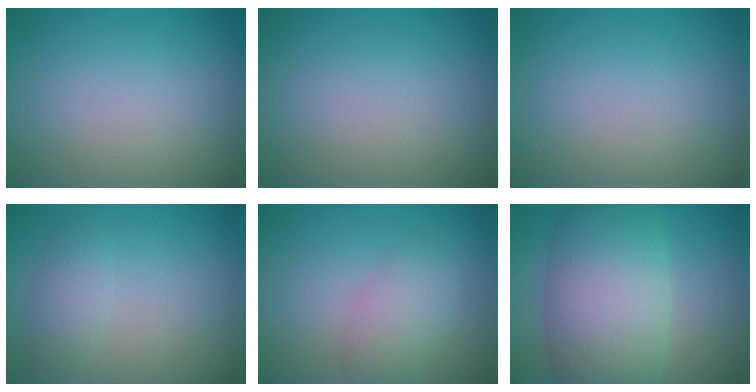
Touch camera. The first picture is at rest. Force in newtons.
{"total": 0.0}
{"total": 0.0}
{"total": 2.0, "press": 2.0, "slide": 0.1}
{"total": 2.3, "press": 2.3, "slide": 0.2}
{"total": 10.1, "press": 10.0, "slide": 0.6}